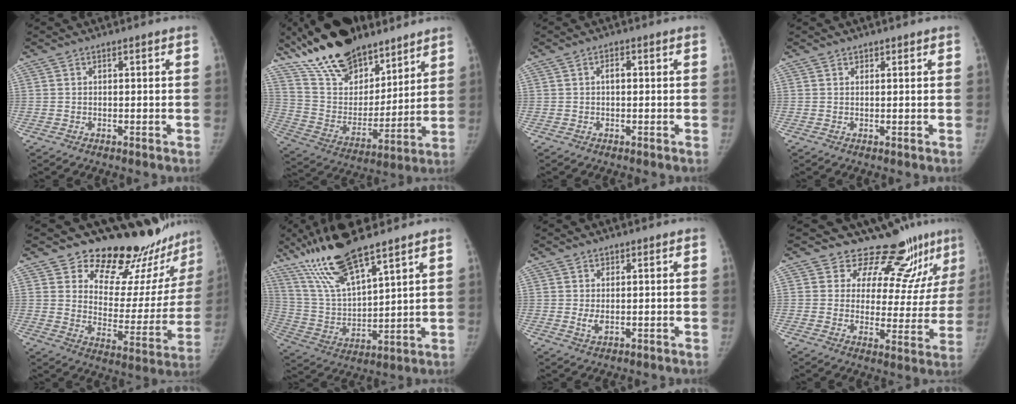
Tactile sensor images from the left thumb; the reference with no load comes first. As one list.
[{"total": 24.3, "force": [18.9, 10.9, 10.8], "torque": [-0.167, -0.069, 0.333]}, {"total": 1.4, "force": [0.0, 0.8, 1.1], "torque": [-0.012, -0.002, -0.005]}, {"total": 0.9, "force": [0.8, 0.3, 0.1], "torque": [0.001, -0.005, 0.015]}, {"total": 21.1, "force": [17.9, 8.1, 7.6], "torque": [-0.048, -0.148, 0.241]}, {"total": 17.4, "force": [12.7, 3.7, 11.3], "torque": [-0.210, -0.050, 0.256]}, {"total": 1.8, "force": [0.4, 1.0, 1.5], "torque": [-0.029, -0.007, 0.013]}, {"total": 13.0, "force": [11.5, 4.6, 3.8], "torque": [-0.006, -0.095, 0.152]}]